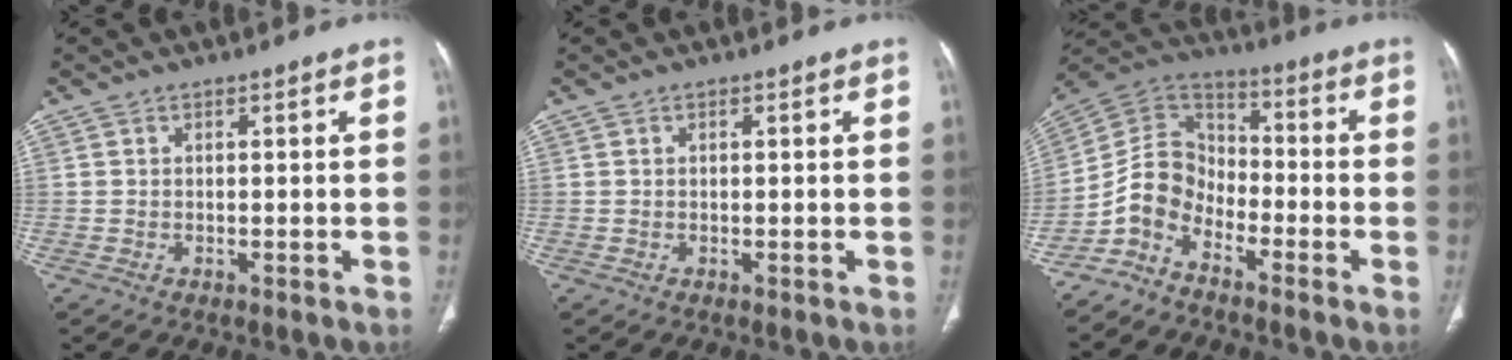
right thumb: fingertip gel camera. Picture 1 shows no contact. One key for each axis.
{"total": 0.0}
{"total": 9.3, "fx": -5.7, "fy": 6.0, "fz": 4.1, "tx": -0.064, "ty": 0.068, "tz": -0.131}